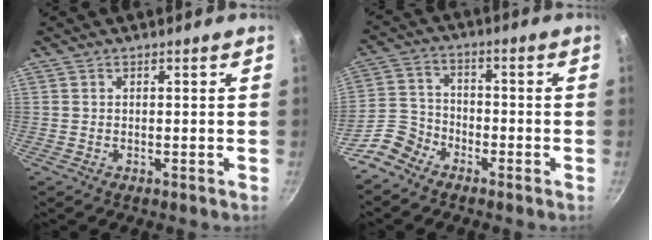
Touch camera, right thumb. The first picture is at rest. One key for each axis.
{"total": 6.8, "fx": -4.9, "fy": 4.1, "fz": 2.1, "tx": -0.025, "ty": 0.042, "tz": -0.110}